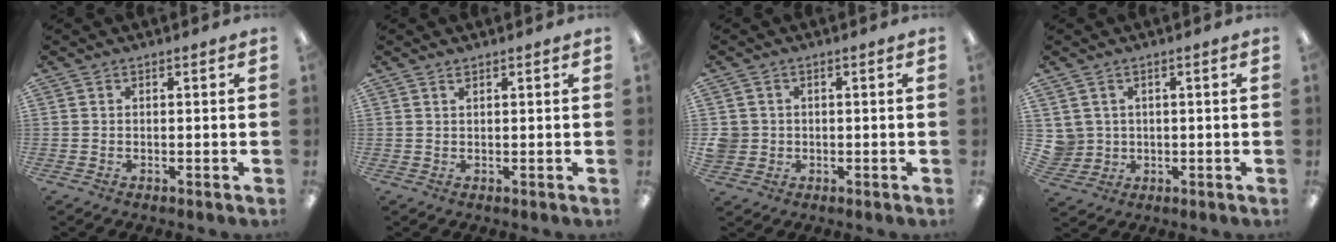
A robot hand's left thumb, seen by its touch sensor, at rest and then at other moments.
{"total": 0.8, "force": [0.7, 0.2, 0.5], "torque": [-0.010, 0.000, 0.012]}
{"total": 3.4, "force": [0.1, 3.4, 0.6], "torque": [-0.016, 0.008, 0.005]}
{"total": 3.9, "force": [1.4, 3.6, 0.0], "torque": [-0.022, 0.000, 0.027]}